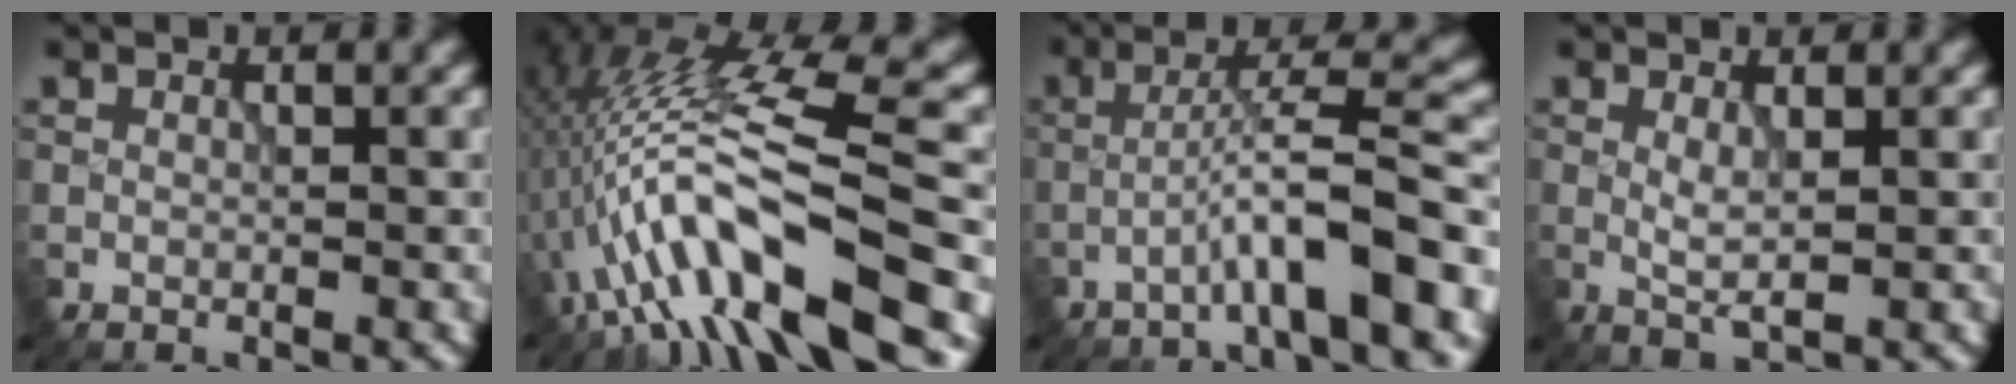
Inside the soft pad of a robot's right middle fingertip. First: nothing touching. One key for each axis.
{"total": 12.3, "fx": -3.5, "fy": 3.3, "fz": 11.2, "tx": -0.197, "ty": 0.019, "tz": -0.059}
{"total": 7.2, "fx": -3.3, "fy": 0.8, "fz": 6.4, "tx": -0.099, "ty": 0.027, "tz": -0.058}
{"total": 1.7, "fx": 0.3, "fy": 0.3, "fz": 1.6, "tx": -0.035, "ty": -0.005, "tz": 0.007}